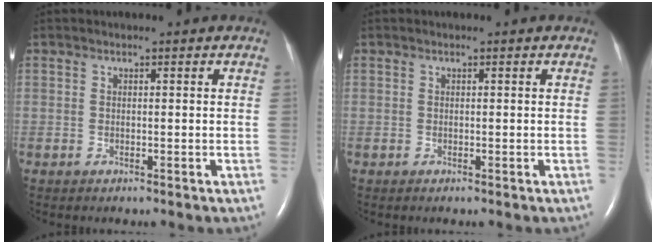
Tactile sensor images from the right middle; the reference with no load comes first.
{"total": 0.0}